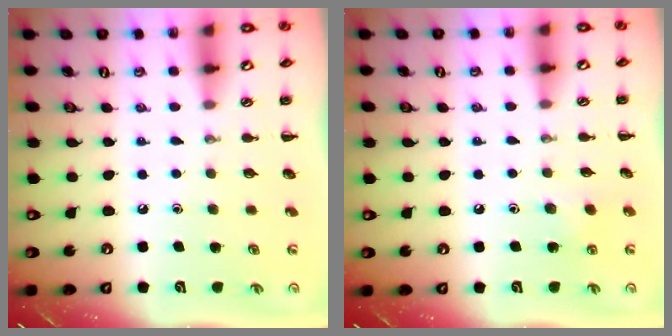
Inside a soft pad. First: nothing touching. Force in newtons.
{"total": 4.7, "press": 4.4, "slide": 1.5}